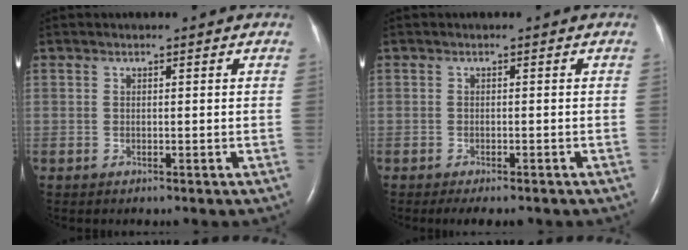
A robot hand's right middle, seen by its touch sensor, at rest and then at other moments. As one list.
[{"total": 4.5, "force": [-3.7, 1.2, 2.3], "torque": [-0.027, -0.008, -0.049]}]